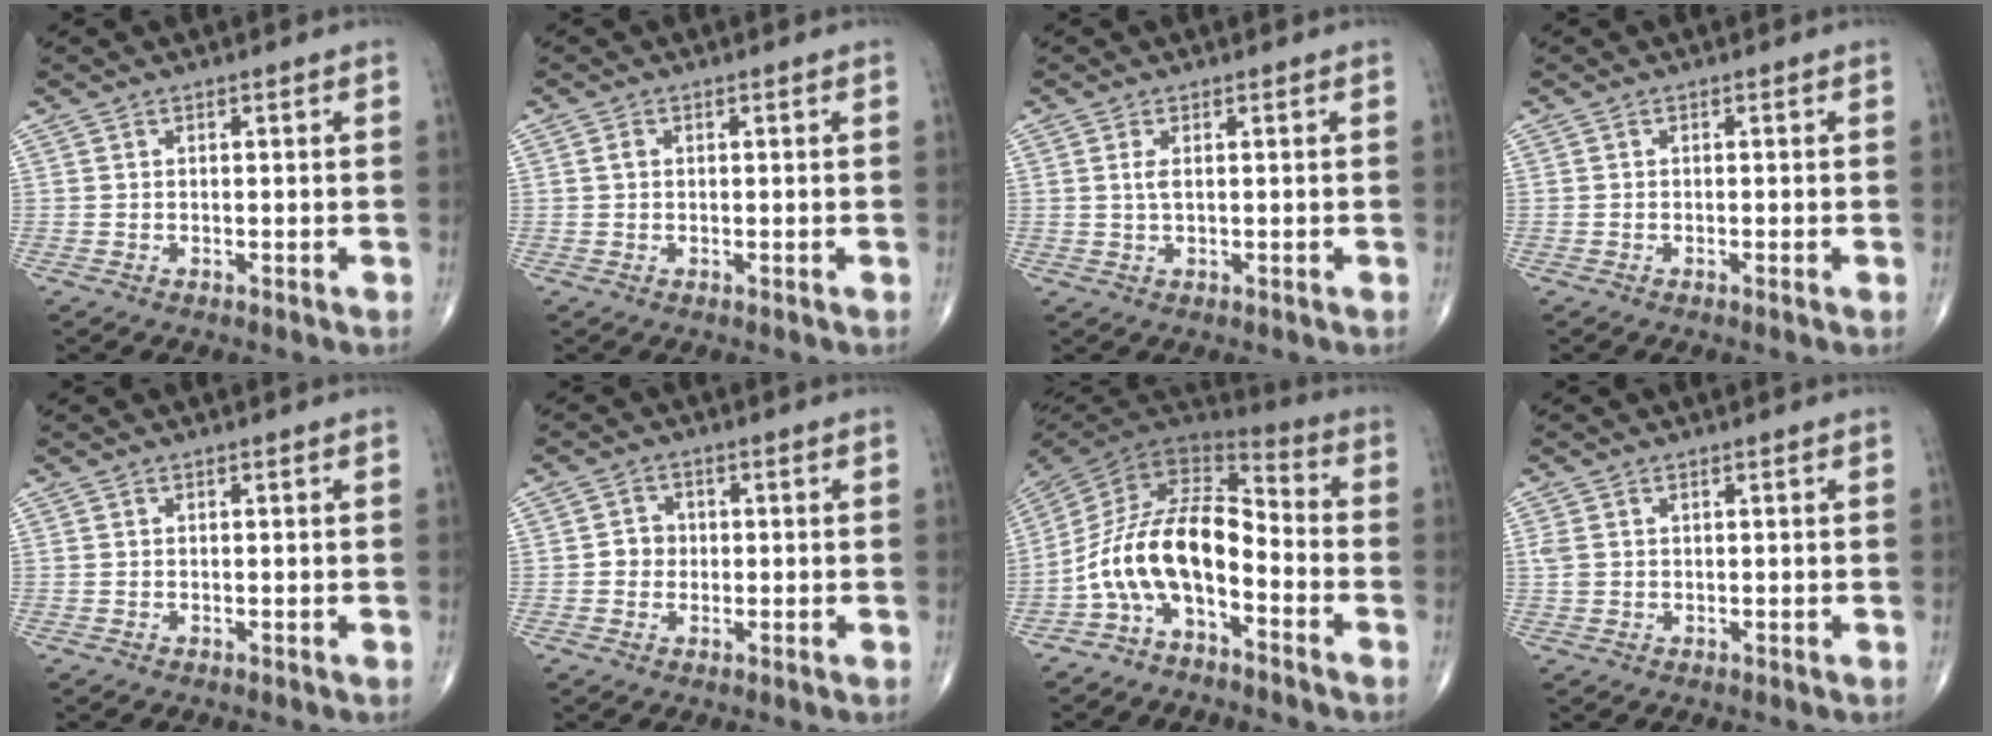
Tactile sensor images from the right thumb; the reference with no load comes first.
{"total": 1.0, "force": [0.2, 0.8, 0.6], "torque": [-0.009, 0.002, 0.002]}
{"total": 1.8, "force": [0.4, 0.7, 1.6], "torque": [-0.037, 0.001, 0.013]}
{"total": 0.7, "force": [-0.3, 0.0, 0.6], "torque": [-0.014, -0.001, -0.005]}
{"total": 0.0}
{"total": 3.1, "force": [-0.2, 2.8, 1.2], "torque": [-0.001, 0.007, -0.009]}
{"total": 14.3, "force": [-5.4, 7.1, 11.2], "torque": [-0.194, 0.084, -0.109]}
{"total": 1.8, "force": [0.5, 1.4, 1.2], "torque": [-0.032, 0.003, 0.014]}